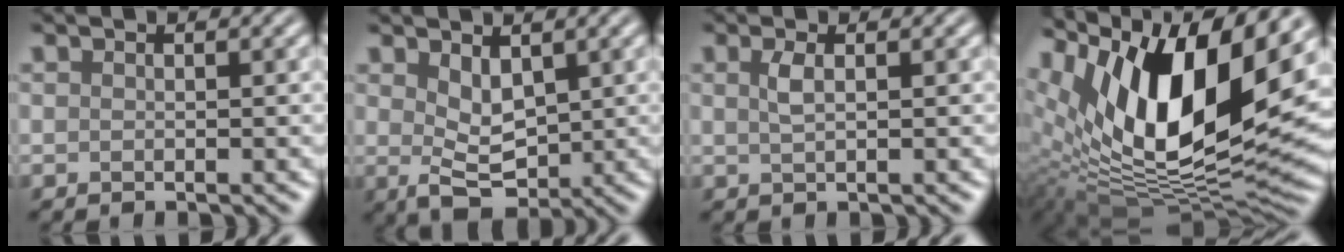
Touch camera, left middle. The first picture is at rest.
{"total": 3.1, "force": [0.9, 1.6, 2.5], "torque": [-0.051, -0.006, 0.020]}
{"total": 1.5, "force": [0.5, 0.5, 1.3], "torque": [-0.027, 0.003, 0.009]}
{"total": 15.9, "force": [6.4, 6.7, 13.0], "torque": [-0.229, 0.002, 0.104]}